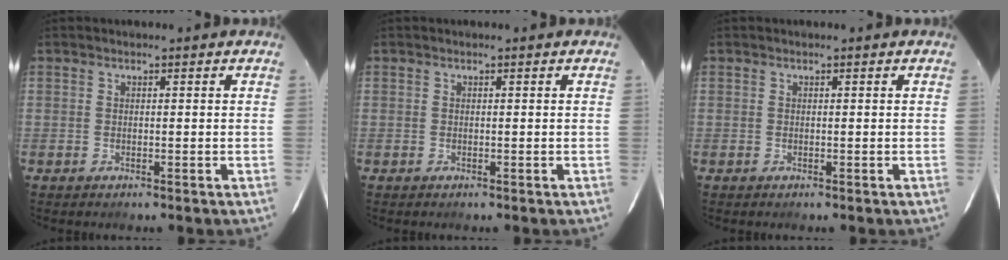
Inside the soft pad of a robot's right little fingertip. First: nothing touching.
{"total": 0.0}
{"total": 0.0}